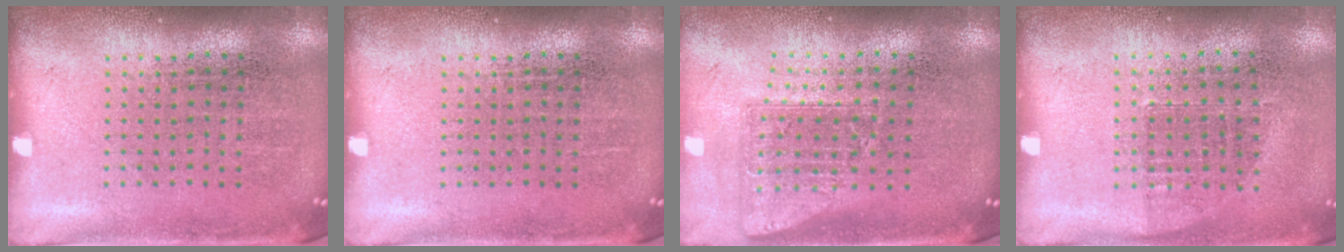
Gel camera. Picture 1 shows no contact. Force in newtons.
{"total": 0.0}
{"total": 1.7, "press": 1.3, "slide": 1.1}
{"total": 0.7, "press": 0.6, "slide": 0.3}